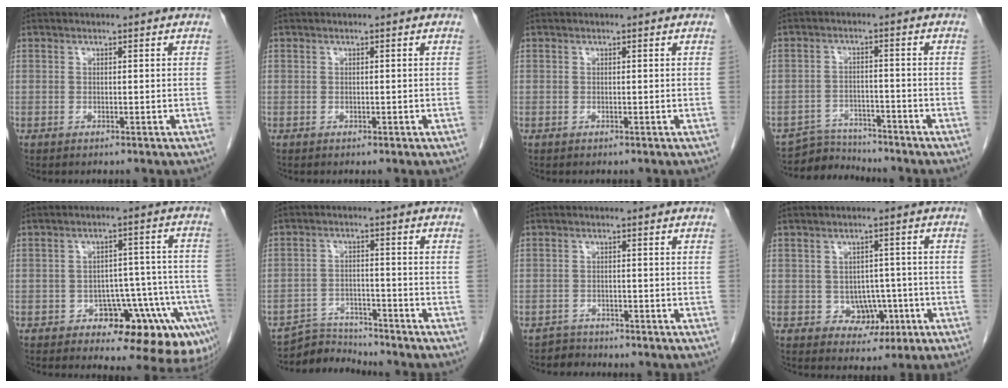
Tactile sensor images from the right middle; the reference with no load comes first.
{"total": 0.0}
{"total": 0.0}
{"total": 5.0, "force": [-4.9, 0.8, -1.0], "torque": [0.015, 0.000, -0.083]}
{"total": 13.3, "force": [-7.7, 6.3, 8.9], "torque": [-0.050, 0.041, -0.097]}
{"total": 5.5, "force": [-5.4, 0.4, -1.2], "torque": [0.018, 0.003, -0.093]}
{"total": 2.1, "force": [-1.7, 0.6, -1.0], "torque": [0.020, -0.002, -0.032]}
{"total": 4.8, "force": [-1.3, 3.9, 2.4], "torque": [-0.022, 0.014, -0.004]}